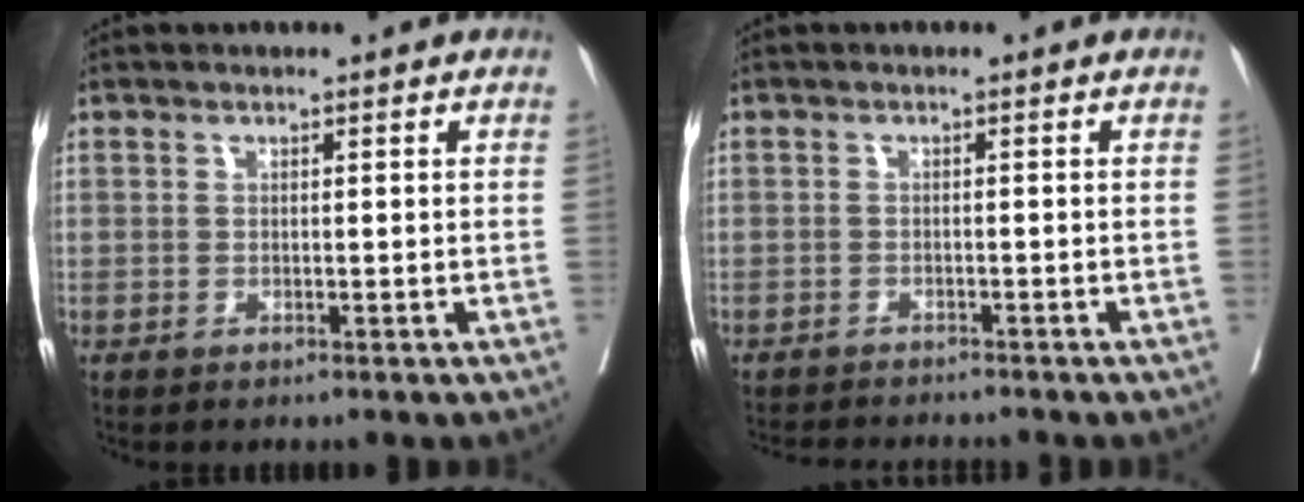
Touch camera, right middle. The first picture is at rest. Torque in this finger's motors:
{"motor_torque": [0.38, -0.65, 0.07, 0.07]}